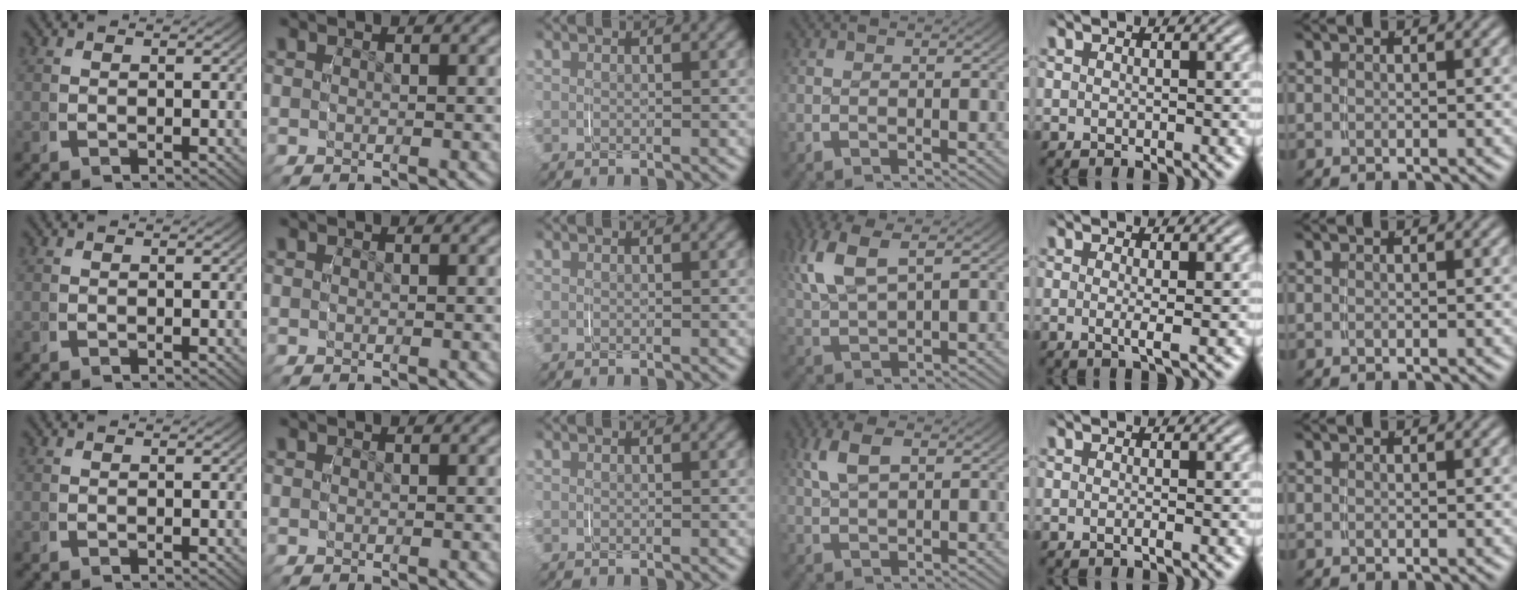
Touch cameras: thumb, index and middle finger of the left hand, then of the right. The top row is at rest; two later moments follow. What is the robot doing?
{"motion": "grasp_and_lifting", "object": "map"}